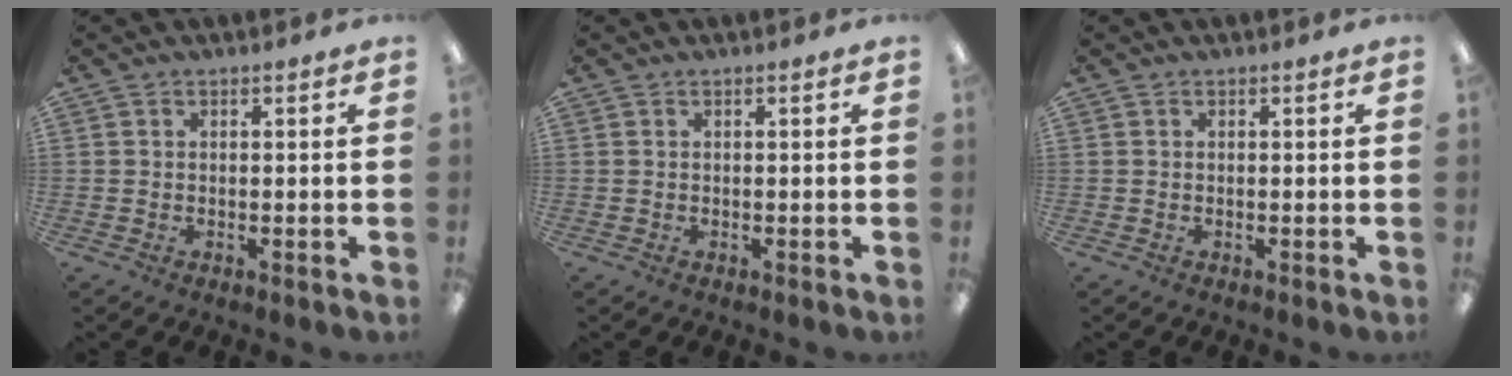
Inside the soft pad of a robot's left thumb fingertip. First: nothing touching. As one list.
[{"total": 0.0}, {"total": 0.0}]